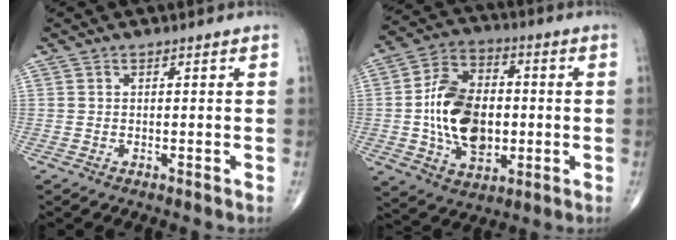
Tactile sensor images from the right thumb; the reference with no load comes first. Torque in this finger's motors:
{"motor_torque": [1.51, 2.91, 1.69, -0.05, 0.21]}